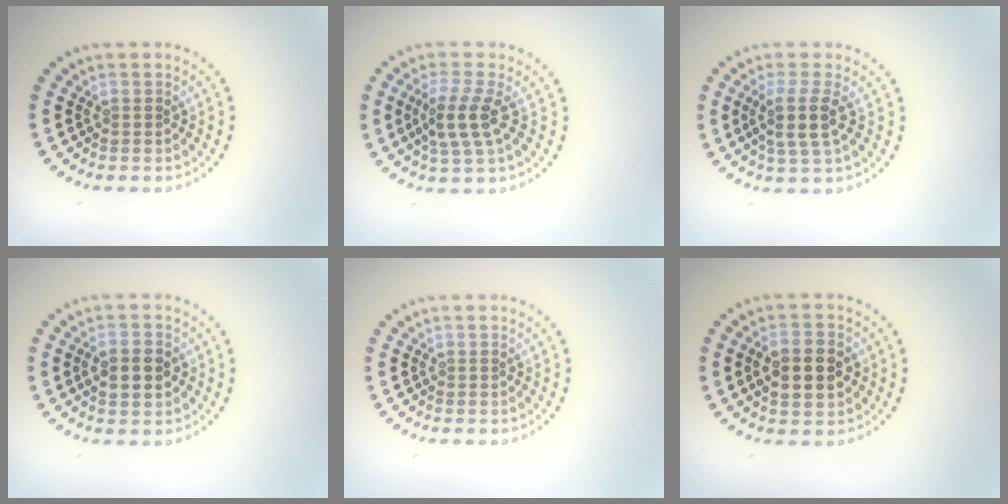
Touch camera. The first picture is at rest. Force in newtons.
{"total": 3.2, "press": 2.9, "slide": 1.5}
{"total": 2.9, "press": 2.4, "slide": 1.7}
{"total": 3.8, "press": 3.8, "slide": 0.1}
{"total": 0.0}
{"total": 4.6, "press": 4.6, "slide": 0.2}